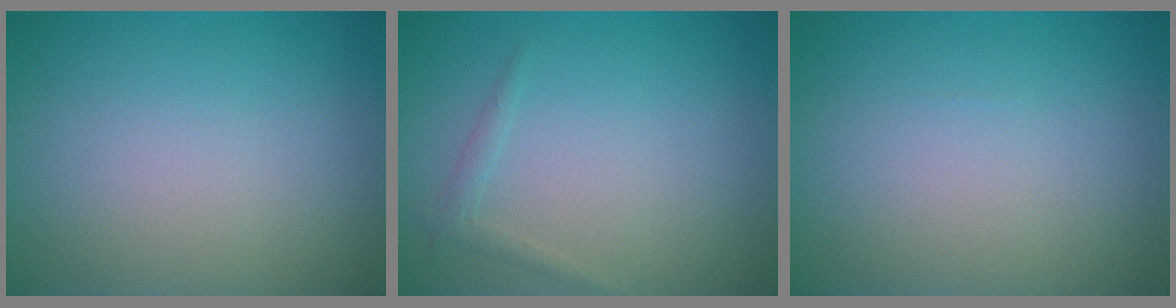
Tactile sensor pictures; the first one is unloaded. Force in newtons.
{"total": 1.0, "press": 1.0, "slide": 0.1}
{"total": 0.0}